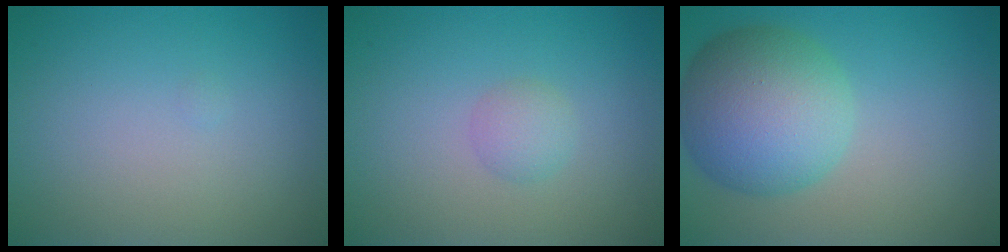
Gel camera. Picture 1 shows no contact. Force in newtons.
{"total": 1.5, "press": 1.5, "slide": 0.1}
{"total": 8.4, "press": 8.4, "slide": 0.3}